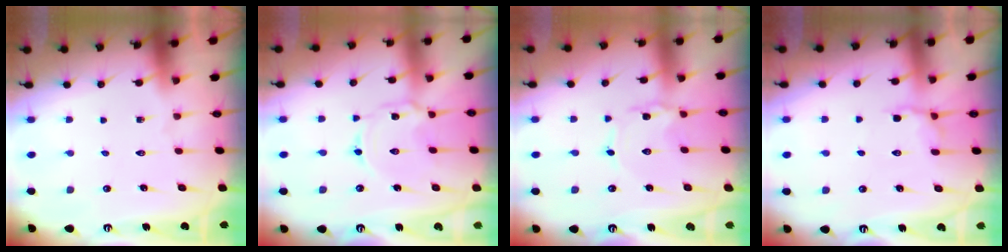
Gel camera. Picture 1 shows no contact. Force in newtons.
{"total": 2.3, "press": 2.3, "slide": 0.2}
{"total": 0.9, "press": 0.9, "slide": 0.1}
{"total": 6.2, "press": 5.9, "slide": 2.1}